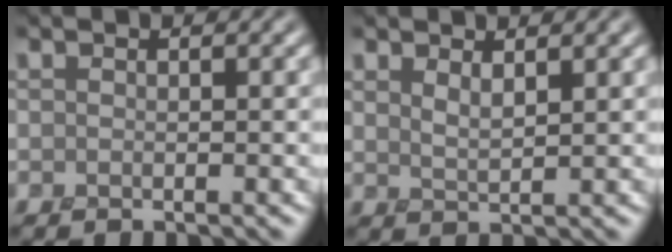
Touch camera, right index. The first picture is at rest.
{"total": 1.5, "force": [1.3, 0.2, 0.8], "torque": [-0.021, -0.004, 0.028]}